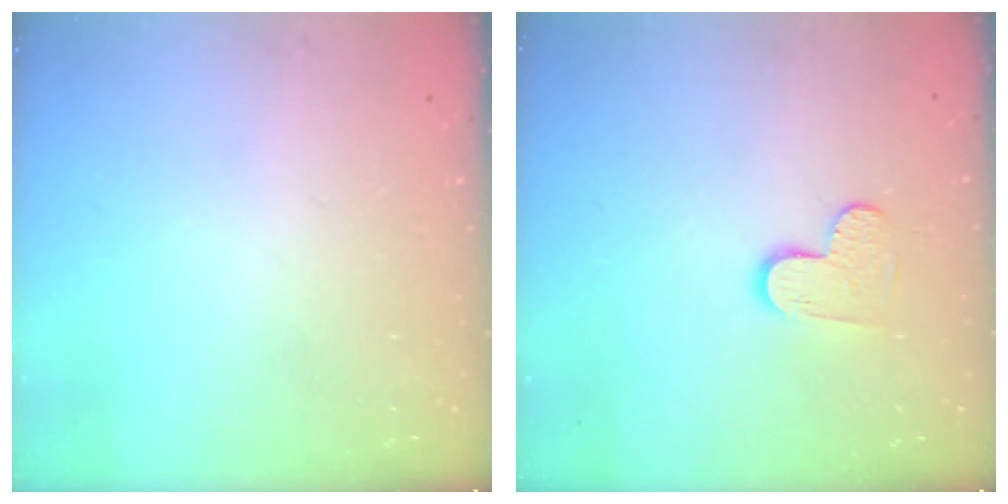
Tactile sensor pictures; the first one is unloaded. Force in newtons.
{"total": 6.3, "press": 6.3, "slide": 0.1}